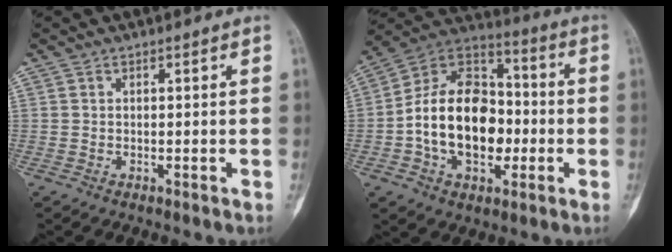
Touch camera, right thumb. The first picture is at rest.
{"total": 20.3, "force": [-2.7, 13.6, 14.9], "torque": [-0.216, 0.036, -0.047]}